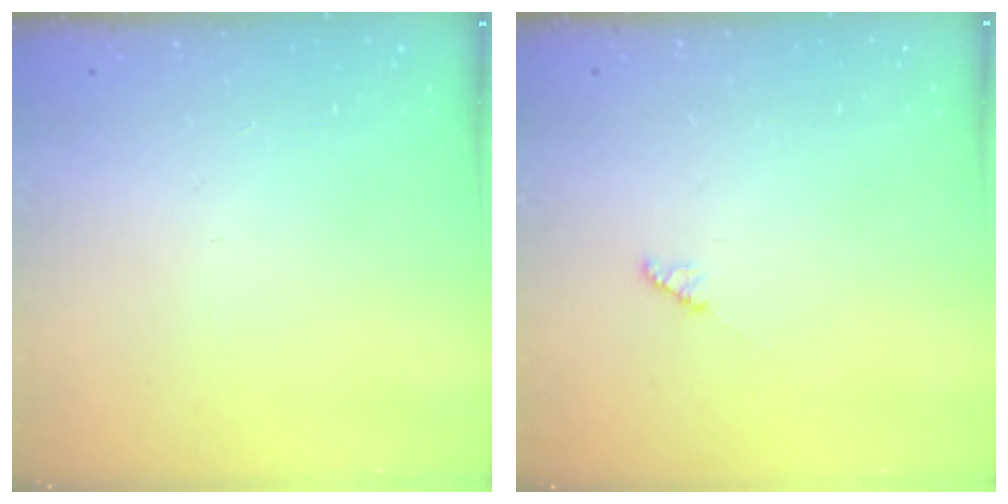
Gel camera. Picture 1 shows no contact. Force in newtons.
{"total": 2.2, "press": 2.2, "slide": 0.3}